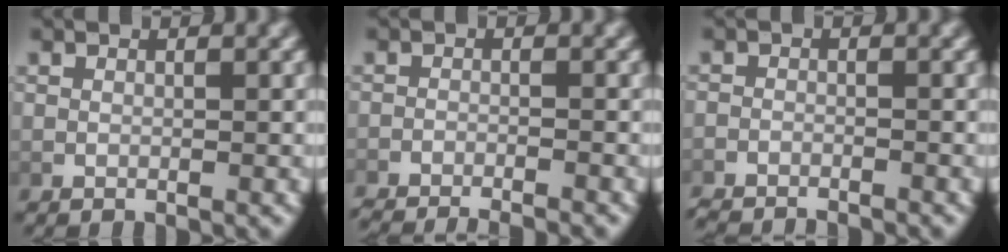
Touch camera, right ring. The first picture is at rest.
{"total": 5.8, "force": [-5.7, 1.1, 0.8], "torque": [0.001, -0.008, -0.092]}
{"total": 3.2, "force": [-3.1, 0.6, 0.2], "torque": [-0.001, -0.012, -0.050]}